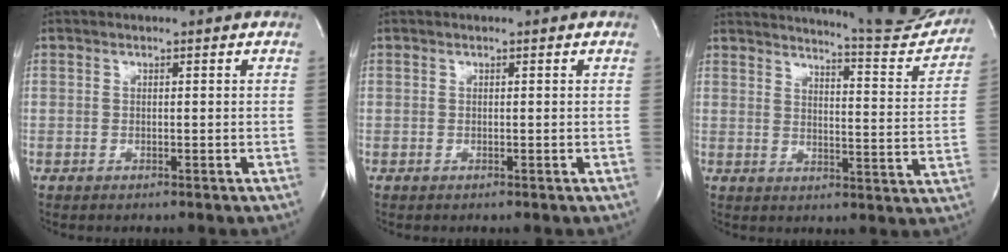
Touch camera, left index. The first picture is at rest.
{"total": 0.0}
{"total": 17.2, "force": [16.6, 0.5, 4.7], "torque": [-0.073, -0.094, 0.194]}